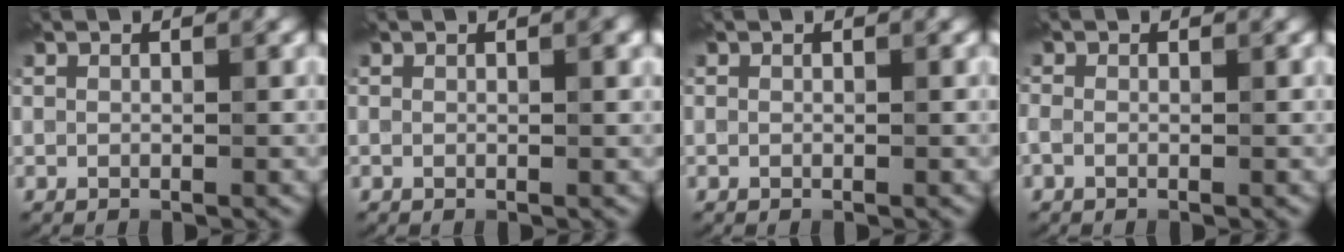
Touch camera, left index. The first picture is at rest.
{"total": 1.1, "force": [0.3, 0.2, 1.1], "torque": [-0.014, 0.000, 0.002]}
{"total": 0.0}
{"total": 0.8, "force": [-0.3, 0.5, 0.6], "torque": [-0.018, -0.006, -0.010]}